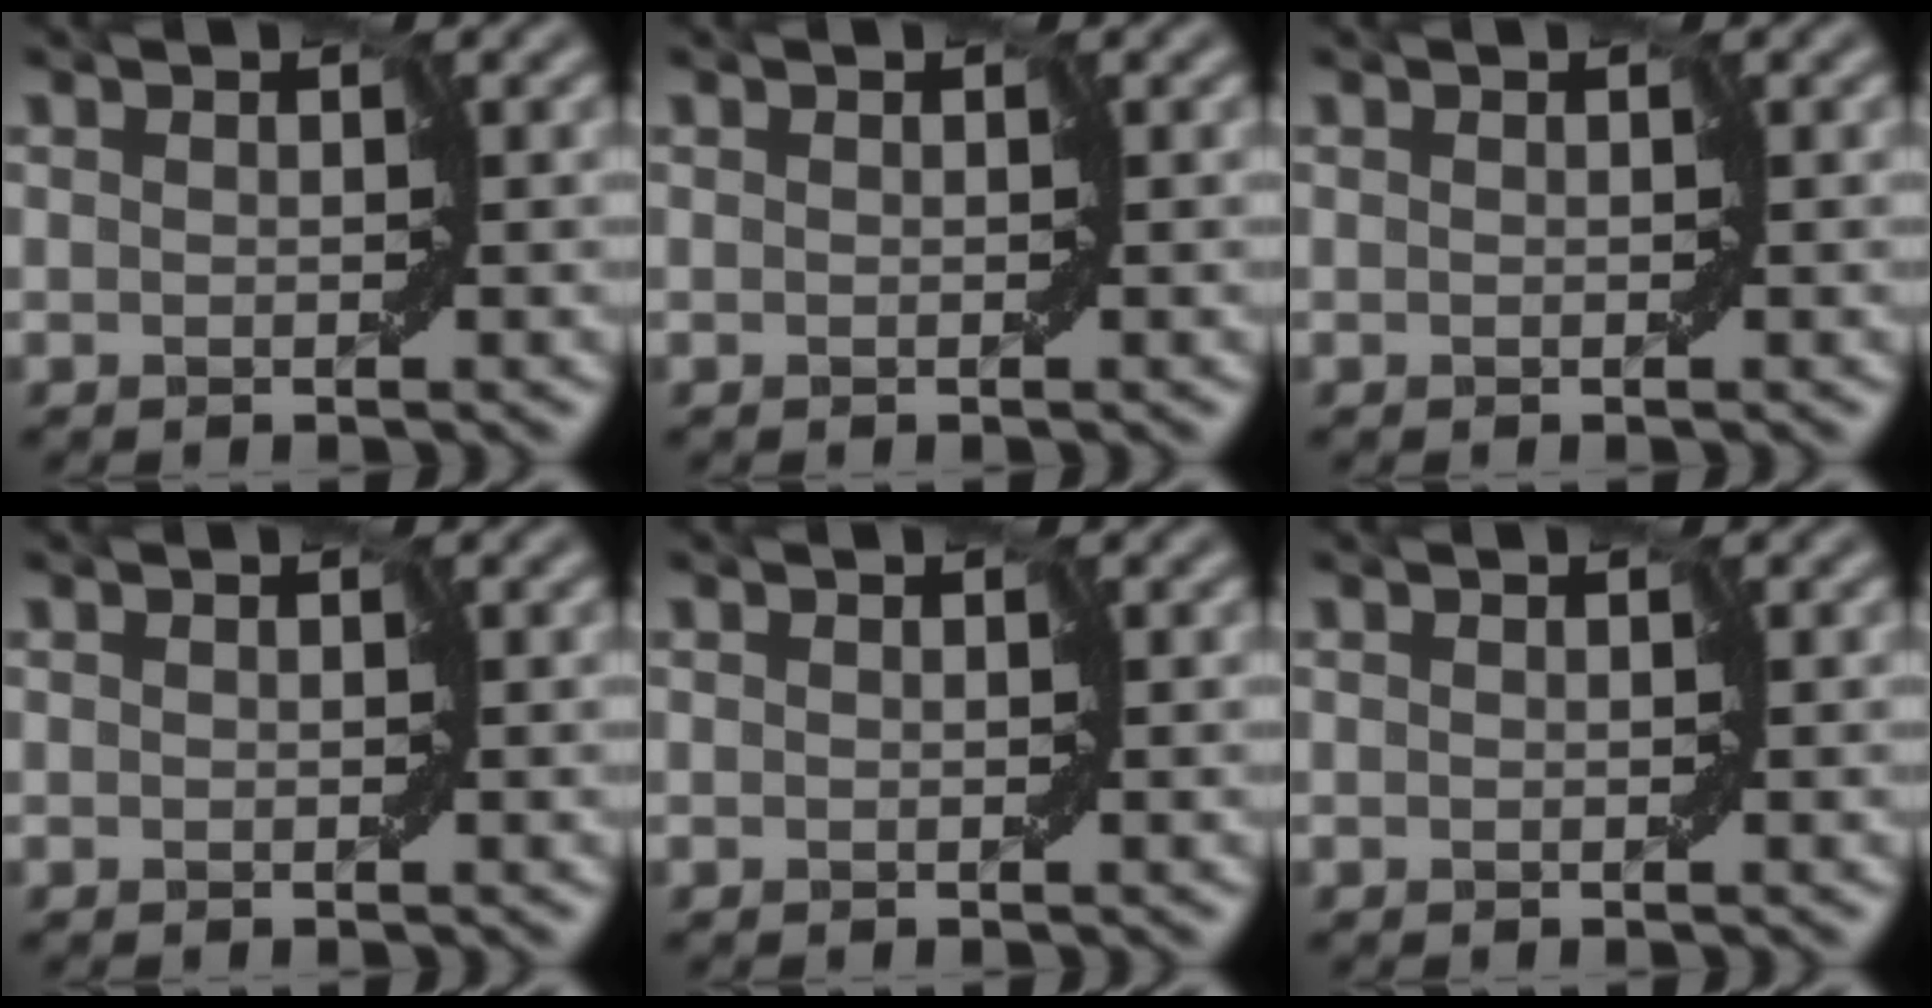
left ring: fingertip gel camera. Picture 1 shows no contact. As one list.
[{"total": 0.0}, {"total": 0.0}, {"total": 0.0}, {"total": 0.0}, {"total": 0.0}]